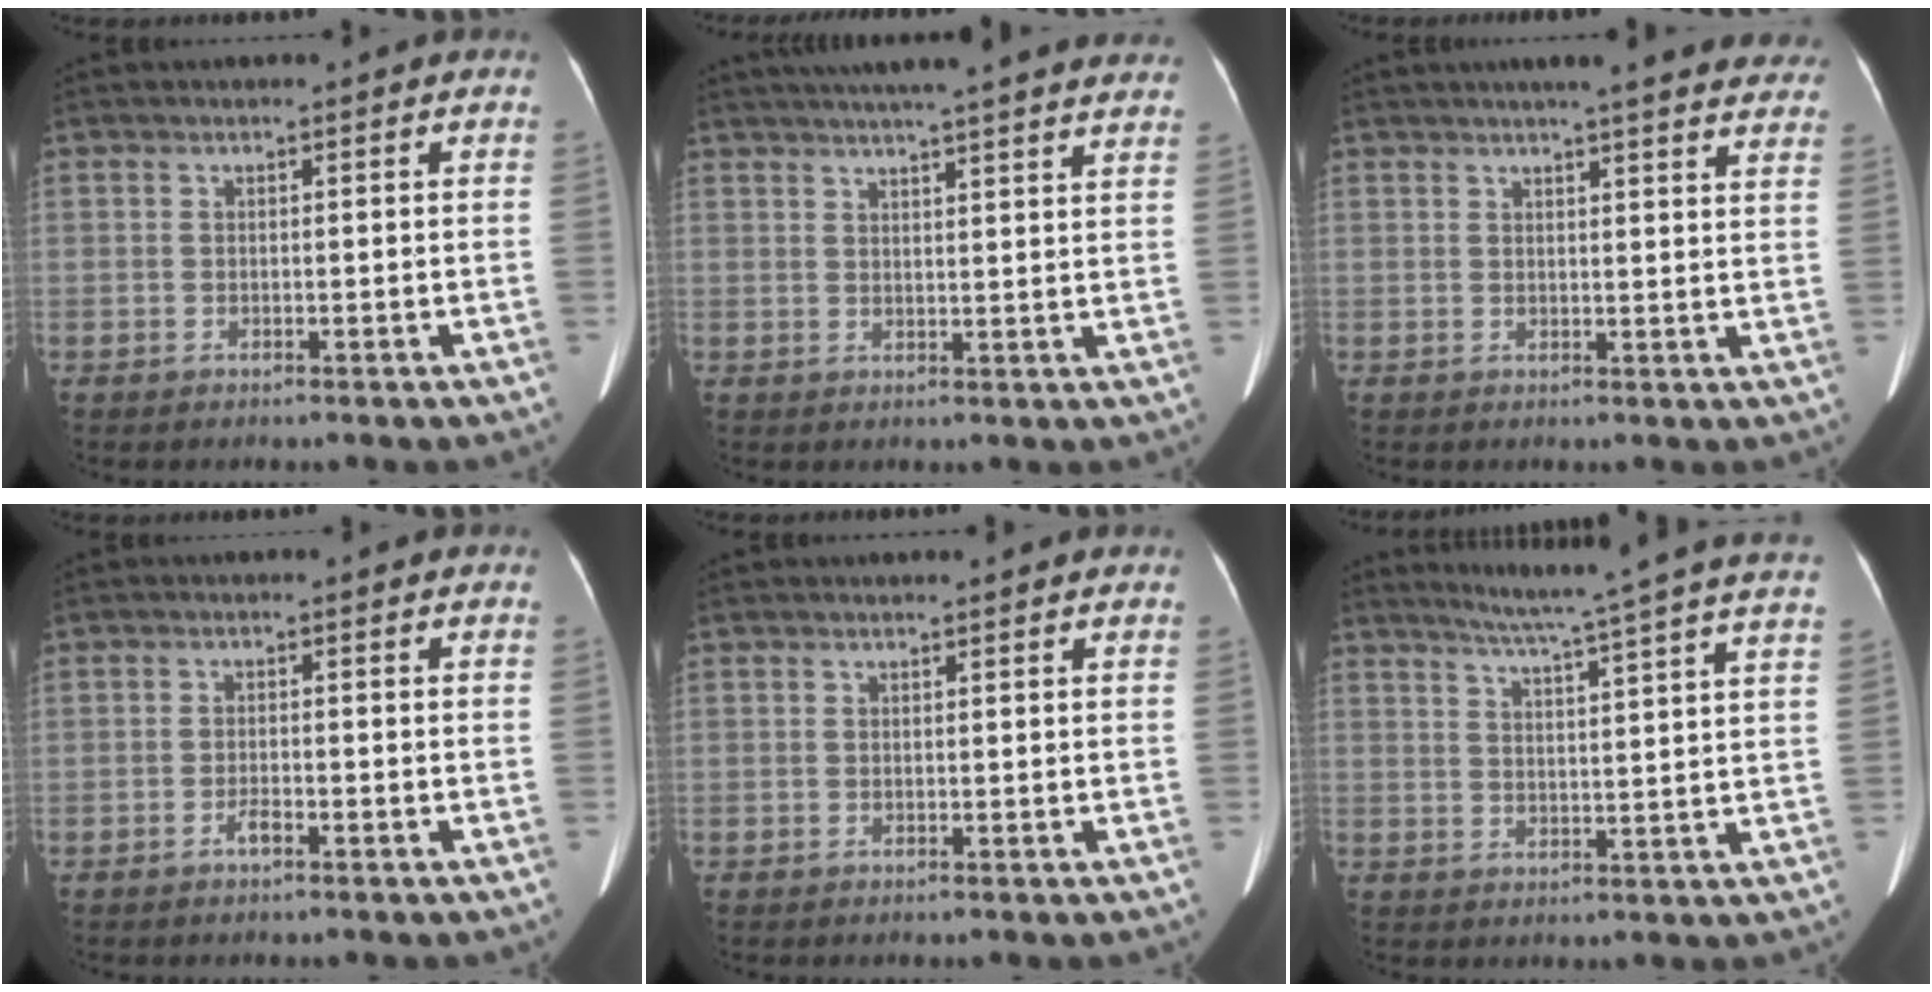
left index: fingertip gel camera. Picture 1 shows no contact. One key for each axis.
{"total": 23.3, "fx": 20.6, "fy": 1.5, "fz": 10.7, "tx": -0.167, "ty": 0.011, "tz": 0.255}
{"total": 18.5, "fx": 16.5, "fy": 2.3, "fz": 8.1, "tx": -0.097, "ty": -0.011, "tz": 0.181}
{"total": 1.5, "fx": -1.1, "fy": 0.3, "fz": 0.9, "tx": -0.021, "ty": -0.001, "tz": -0.018}
{"total": 1.0, "fx": 1.0, "fy": 0.1, "fz": 0.3, "tx": -0.009, "ty": 0.007, "tz": 0.010}
{"total": 19.0, "fx": 16.7, "fy": -2.1, "fz": 8.8, "tx": -0.144, "ty": -0.044, "tz": 0.207}